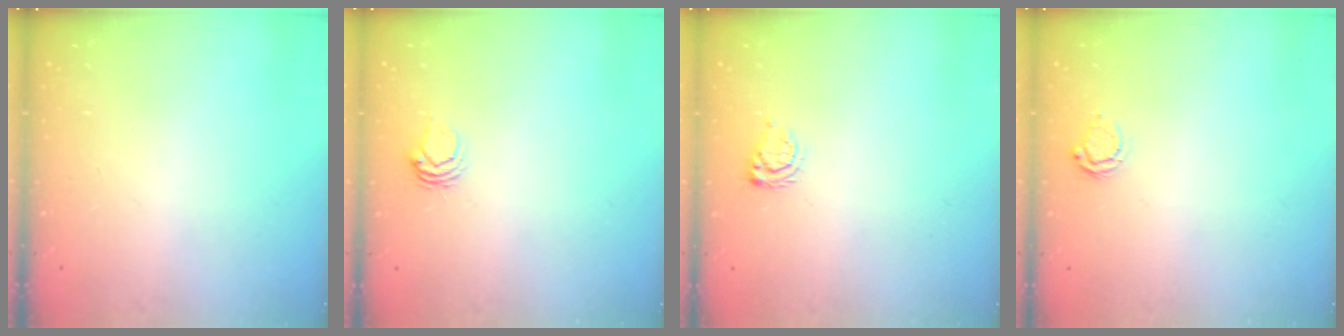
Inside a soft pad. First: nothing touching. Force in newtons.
{"total": 4.7, "press": 4.7, "slide": 0.4}
{"total": 5.3, "press": 5.3, "slide": 0.8}
{"total": 4.9, "press": 4.9, "slide": 0.3}